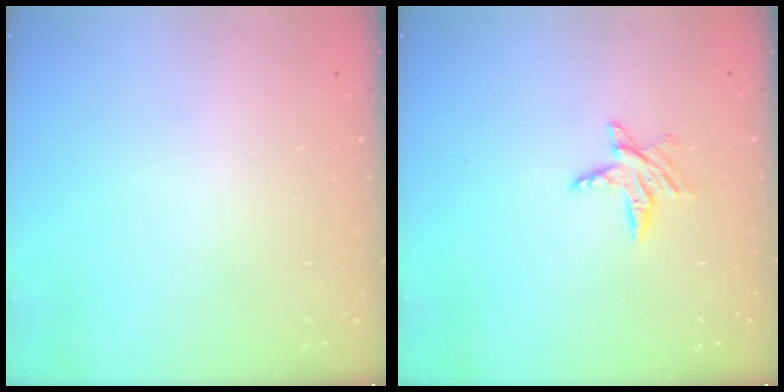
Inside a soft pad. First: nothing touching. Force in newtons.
{"total": 5.9, "press": 5.9, "slide": 0.4}